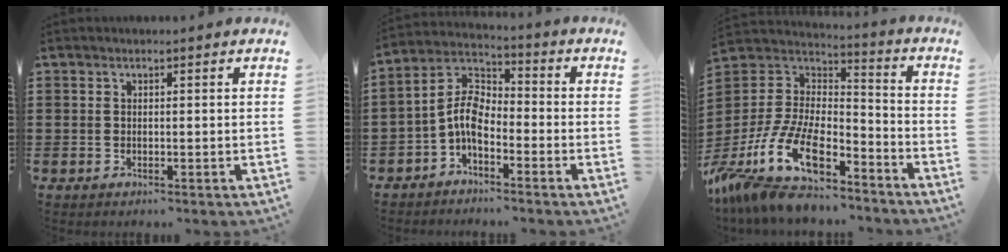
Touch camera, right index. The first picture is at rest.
{"total": 6.7, "force": [-2.3, 3.6, 5.2], "torque": [-0.133, -0.006, -0.056]}
{"total": 14.8, "force": [-9.8, 5.7, 9.5], "torque": [-0.216, 0.010, -0.182]}